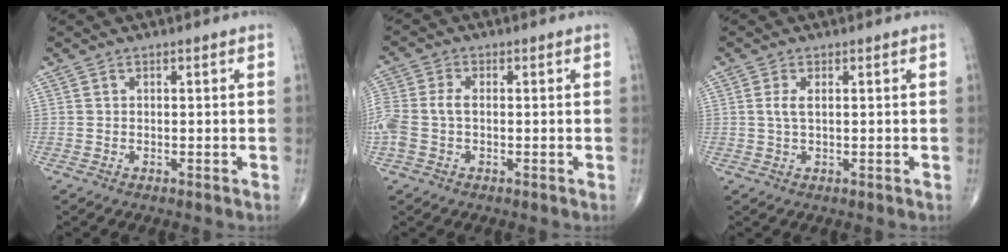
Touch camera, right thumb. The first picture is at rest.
{"total": 7.5, "force": [-0.8, 4.6, 5.8], "torque": [-0.160, 0.013, -0.015]}
{"total": 2.2, "force": [0.4, 0.8, 2.0], "torque": [-0.049, 0.003, 0.012]}